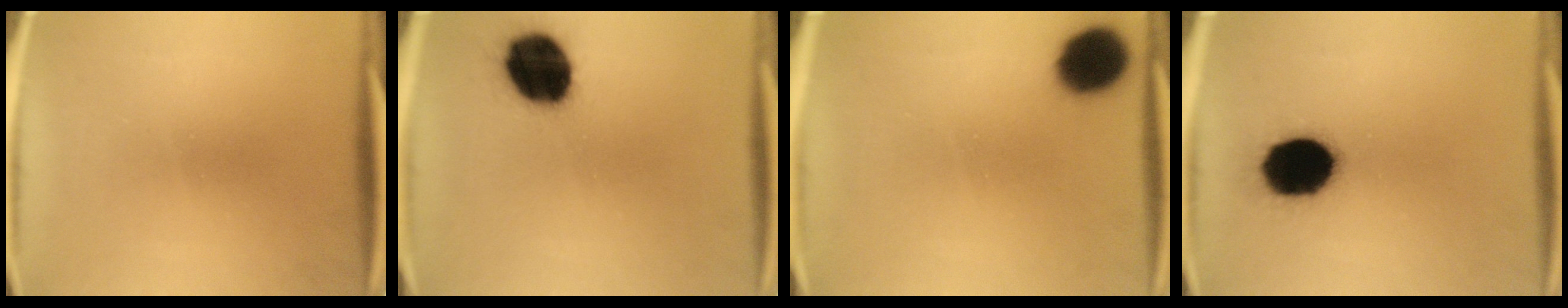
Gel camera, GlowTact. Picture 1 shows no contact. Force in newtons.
{"total": 16.8}
{"total": 12.7}
{"total": 17.9}